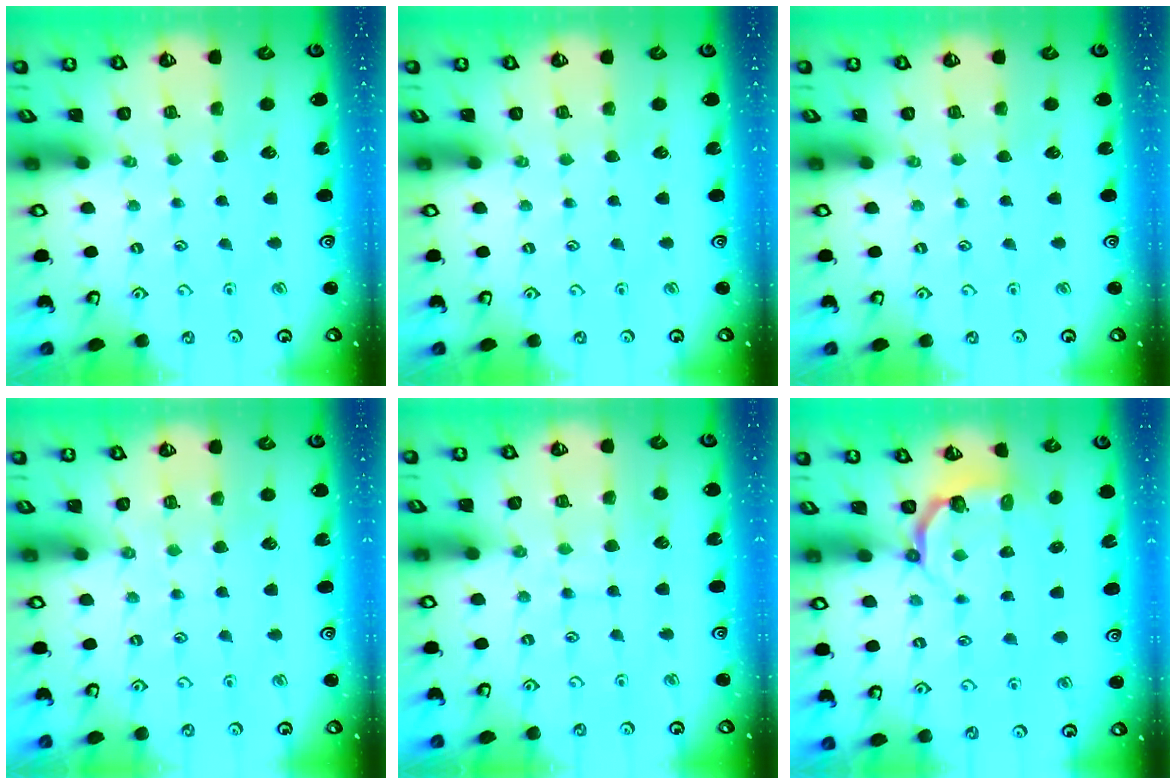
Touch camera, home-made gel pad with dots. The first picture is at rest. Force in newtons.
{"total": 0.0}
{"total": 0.0}
{"total": 2.8, "press": 2.8, "slide": 0.3}
{"total": 7.1, "press": 7.0, "slide": 0.6}
{"total": 4.1, "press": 2.4, "slide": 3.3}